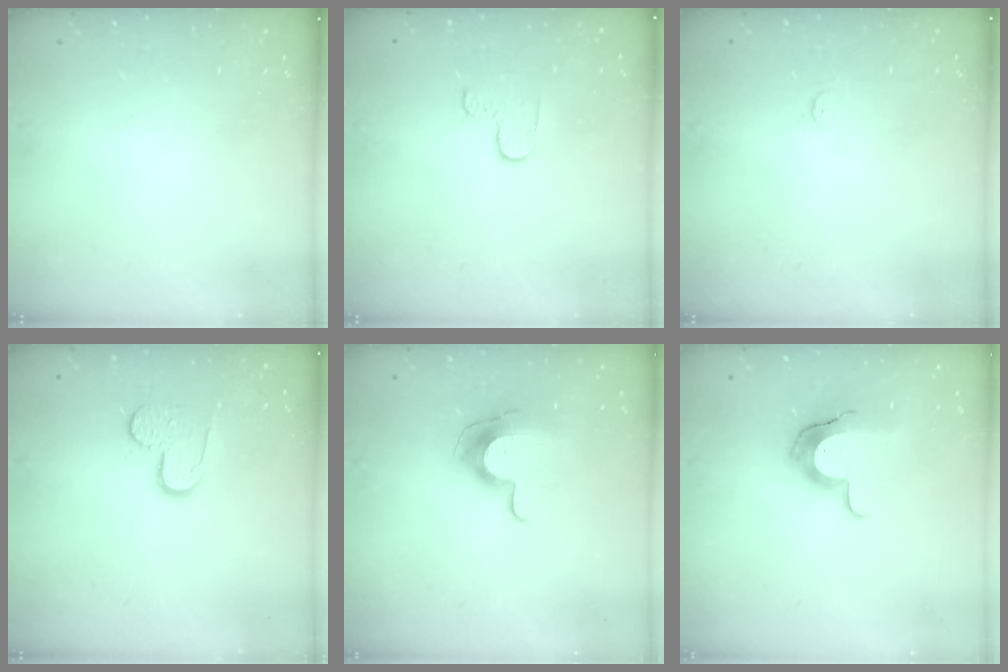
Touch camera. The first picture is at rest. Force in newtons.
{"total": 3.0, "press": 3.0, "slide": 0.4}
{"total": 3.2, "press": 3.2, "slide": 0.2}
{"total": 9.2, "press": 9.2, "slide": 0.6}
{"total": 10.8, "press": 10.8, "slide": 0.9}
{"total": 10.8, "press": 10.7, "slide": 0.7}